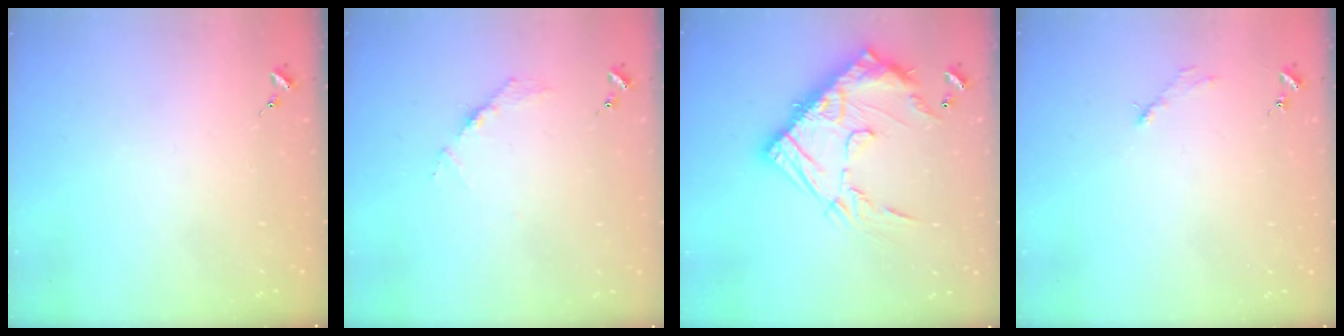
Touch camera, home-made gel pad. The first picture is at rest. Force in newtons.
{"total": 3.8, "press": 3.8, "slide": 0.4}
{"total": 21.0, "press": 21.0, "slide": 1.6}
{"total": 2.6, "press": 2.6, "slide": 0.3}